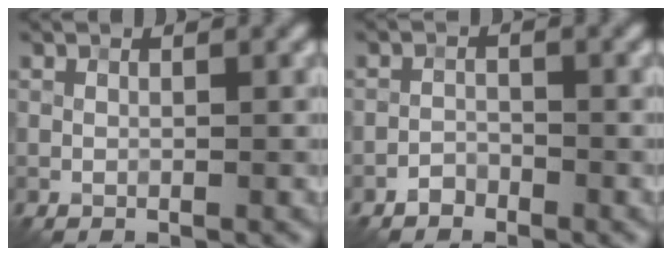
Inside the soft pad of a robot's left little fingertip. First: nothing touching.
{"total": 1.3, "force": [-1.1, 0.7, 0.1], "torque": [0.003, 0.006, -0.021]}